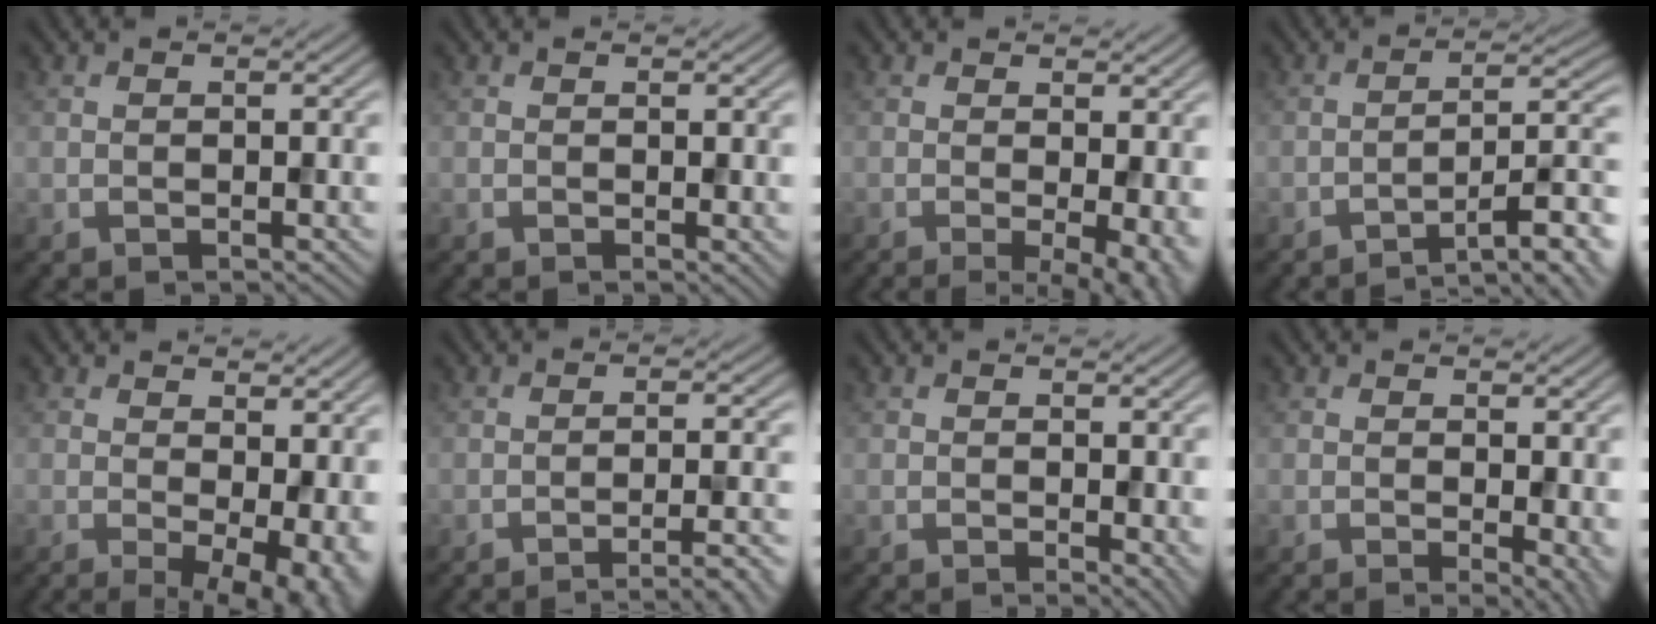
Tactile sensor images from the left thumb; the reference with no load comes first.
{"total": 0.5, "force": [0.0, 0.3, 0.4], "torque": [-0.003, -0.004, 0.000]}
{"total": 5.6, "force": [-0.7, 1.6, 5.4], "torque": [-0.081, -0.010, -0.008]}
{"total": 8.9, "force": [-6.3, 1.7, 6.0], "torque": [-0.083, 0.018, -0.100]}
{"total": 8.5, "force": [0.1, 4.0, 7.5], "torque": [-0.104, -0.016, 0.012]}
{"total": 5.6, "force": [-3.7, 0.9, 4.1], "torque": [-0.054, 0.012, -0.062]}
{"total": 1.9, "force": [0.0, 1.0, 1.6], "torque": [-0.018, -0.007, 0.001]}
{"total": 3.6, "force": [-0.3, 1.4, 3.3], "torque": [-0.040, -0.008, -0.002]}